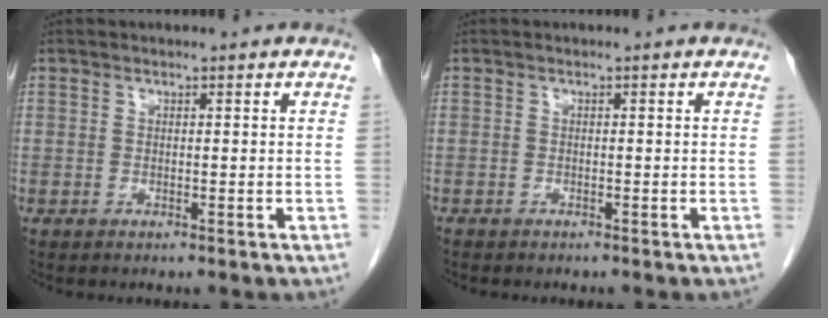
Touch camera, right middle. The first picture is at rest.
{"total": 0.8, "force": [-0.7, 0.2, 0.2], "torque": [-0.010, -0.001, -0.013]}